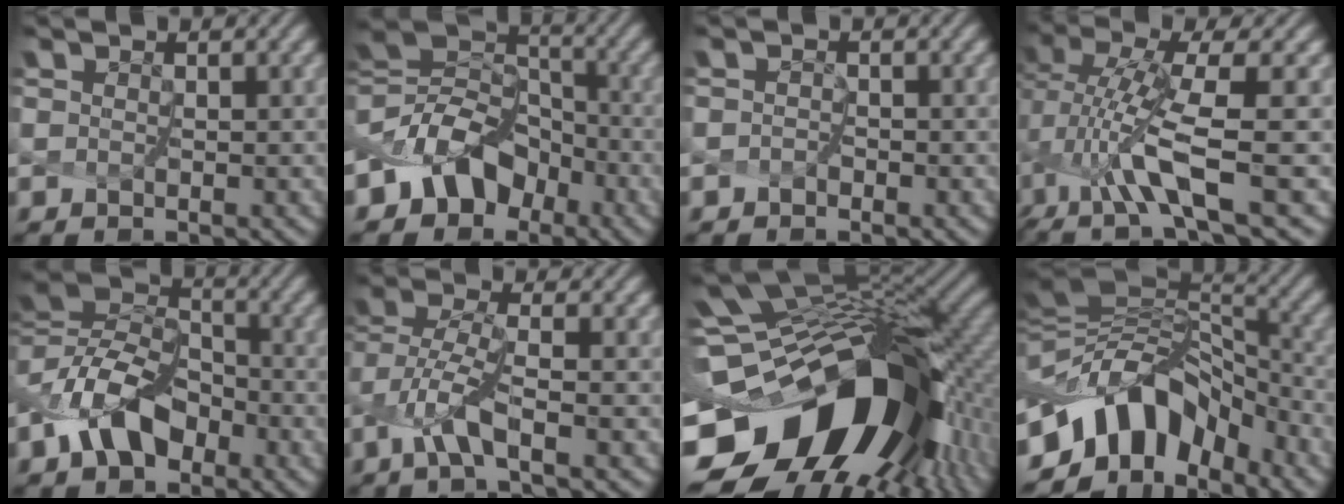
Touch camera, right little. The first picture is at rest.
{"total": 7.5, "force": [-3.6, 5.6, 3.5], "torque": [-0.064, 0.006, -0.077]}
{"total": 0.9, "force": [-0.8, 0.0, -0.3], "torque": [0.004, -0.002, -0.009]}
{"total": 6.8, "force": [-1.1, 1.4, 6.6], "torque": [-0.144, -0.006, -0.014]}
{"total": 7.4, "force": [-3.0, 4.9, 4.7], "torque": [-0.095, 0.010, -0.069]}
{"total": 3.5, "force": [-1.7, 0.5, 3.0], "torque": [-0.074, 0.003, -0.033]}
{"total": 17.3, "force": [-6.1, 10.4, 12.4], "torque": [-0.229, -0.024, -0.082]}
{"total": 9.1, "force": [-5.1, 5.5, 5.1], "torque": [-0.079, 0.019, -0.097]}